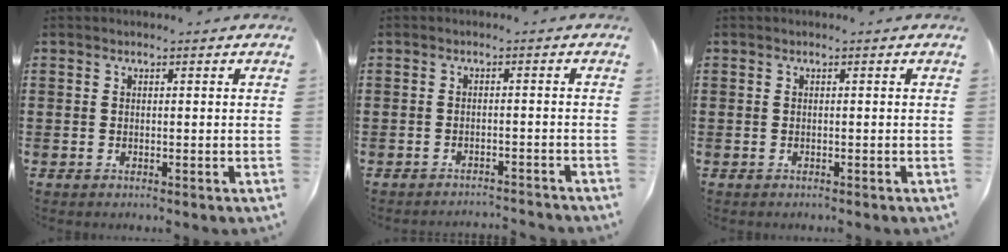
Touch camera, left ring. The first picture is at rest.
{"total": 2.0, "force": [-1.9, -0.2, 0.2], "torque": [-0.006, 0.002, -0.041]}
{"total": 0.0}